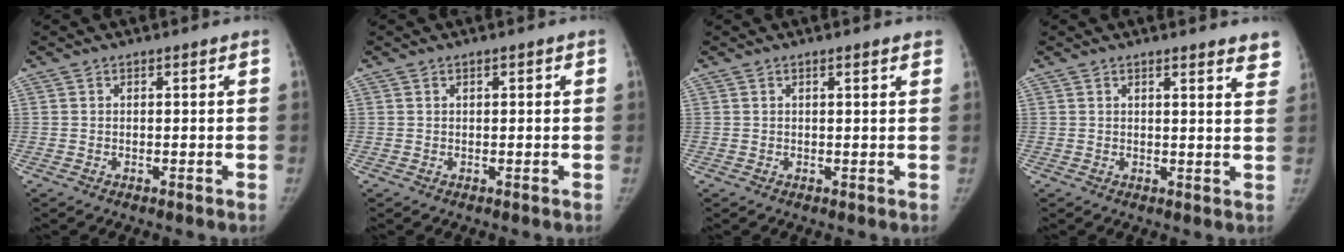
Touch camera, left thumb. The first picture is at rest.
{"total": 0.7, "force": [0.3, 0.4, 0.5], "torque": [-0.003, 0.000, 0.004]}
{"total": 2.0, "force": [1.4, 0.4, 1.4], "torque": [-0.012, -0.002, 0.016]}
{"total": 6.6, "force": [5.4, 1.3, 3.5], "torque": [-0.018, -0.023, 0.051]}